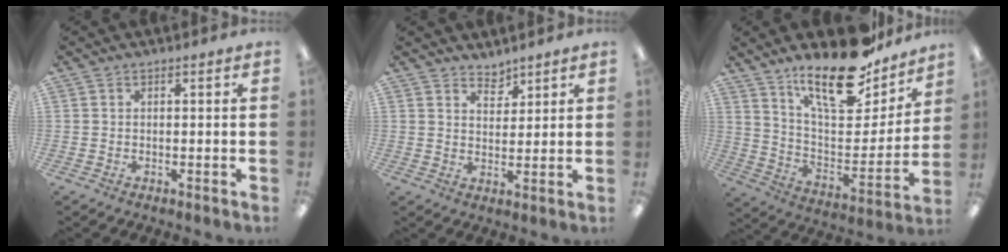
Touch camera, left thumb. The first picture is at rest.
{"total": 3.9, "force": [3.6, 1.4, 0.3], "torque": [0.001, -0.027, 0.066]}
{"total": 21.1, "force": [16.4, 7.5, 11.1], "torque": [-0.174, -0.112, 0.281]}